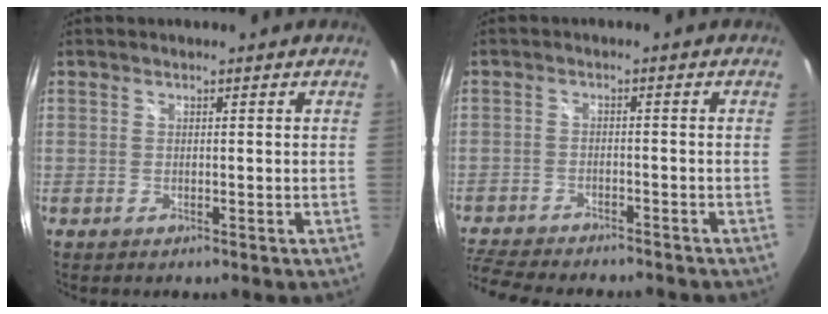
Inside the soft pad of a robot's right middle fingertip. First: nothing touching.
{"total": 11.6, "force": [-10.3, 2.7, 4.8], "torque": [-0.123, -0.020, -0.170]}